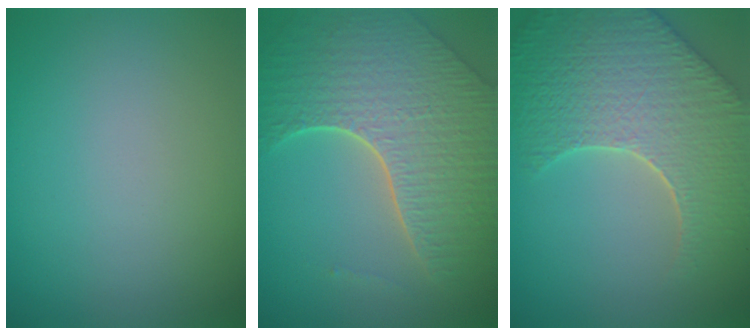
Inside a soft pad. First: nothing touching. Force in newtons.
{"total": 7.6, "press": 5.5, "slide": 5.2}
{"total": 9.0, "press": 6.4, "slide": 6.3}